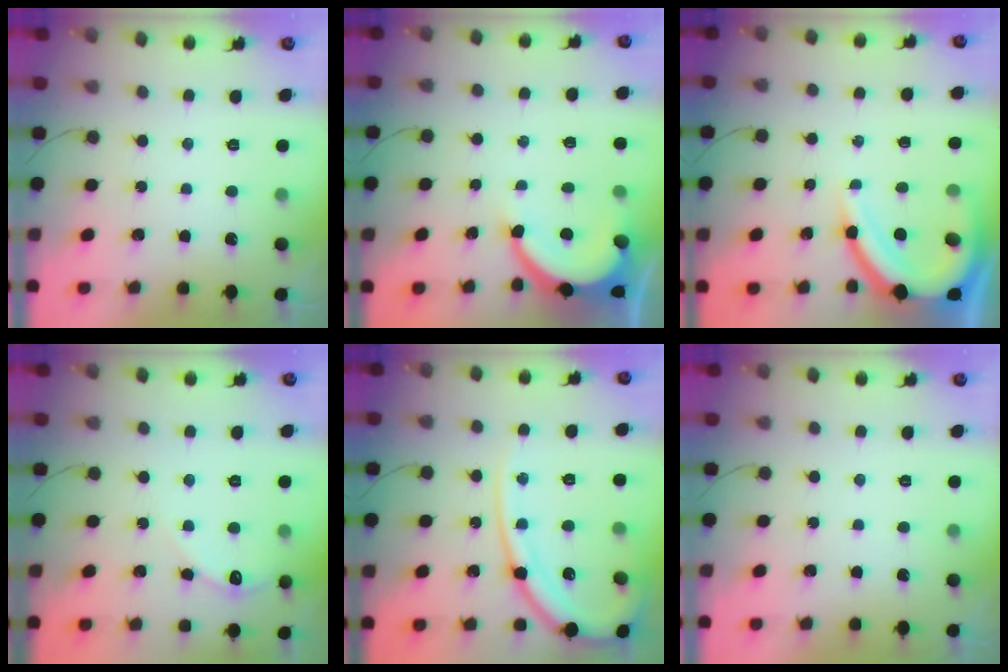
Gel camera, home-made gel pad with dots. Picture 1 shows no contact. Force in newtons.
{"total": 7.9, "press": 7.8, "slide": 0.8}
{"total": 12.5, "press": 12.4, "slide": 1.5}
{"total": 4.8, "press": 4.8, "slide": 0.5}
{"total": 15.5, "press": 15.4, "slide": 1.7}
{"total": 0.0}